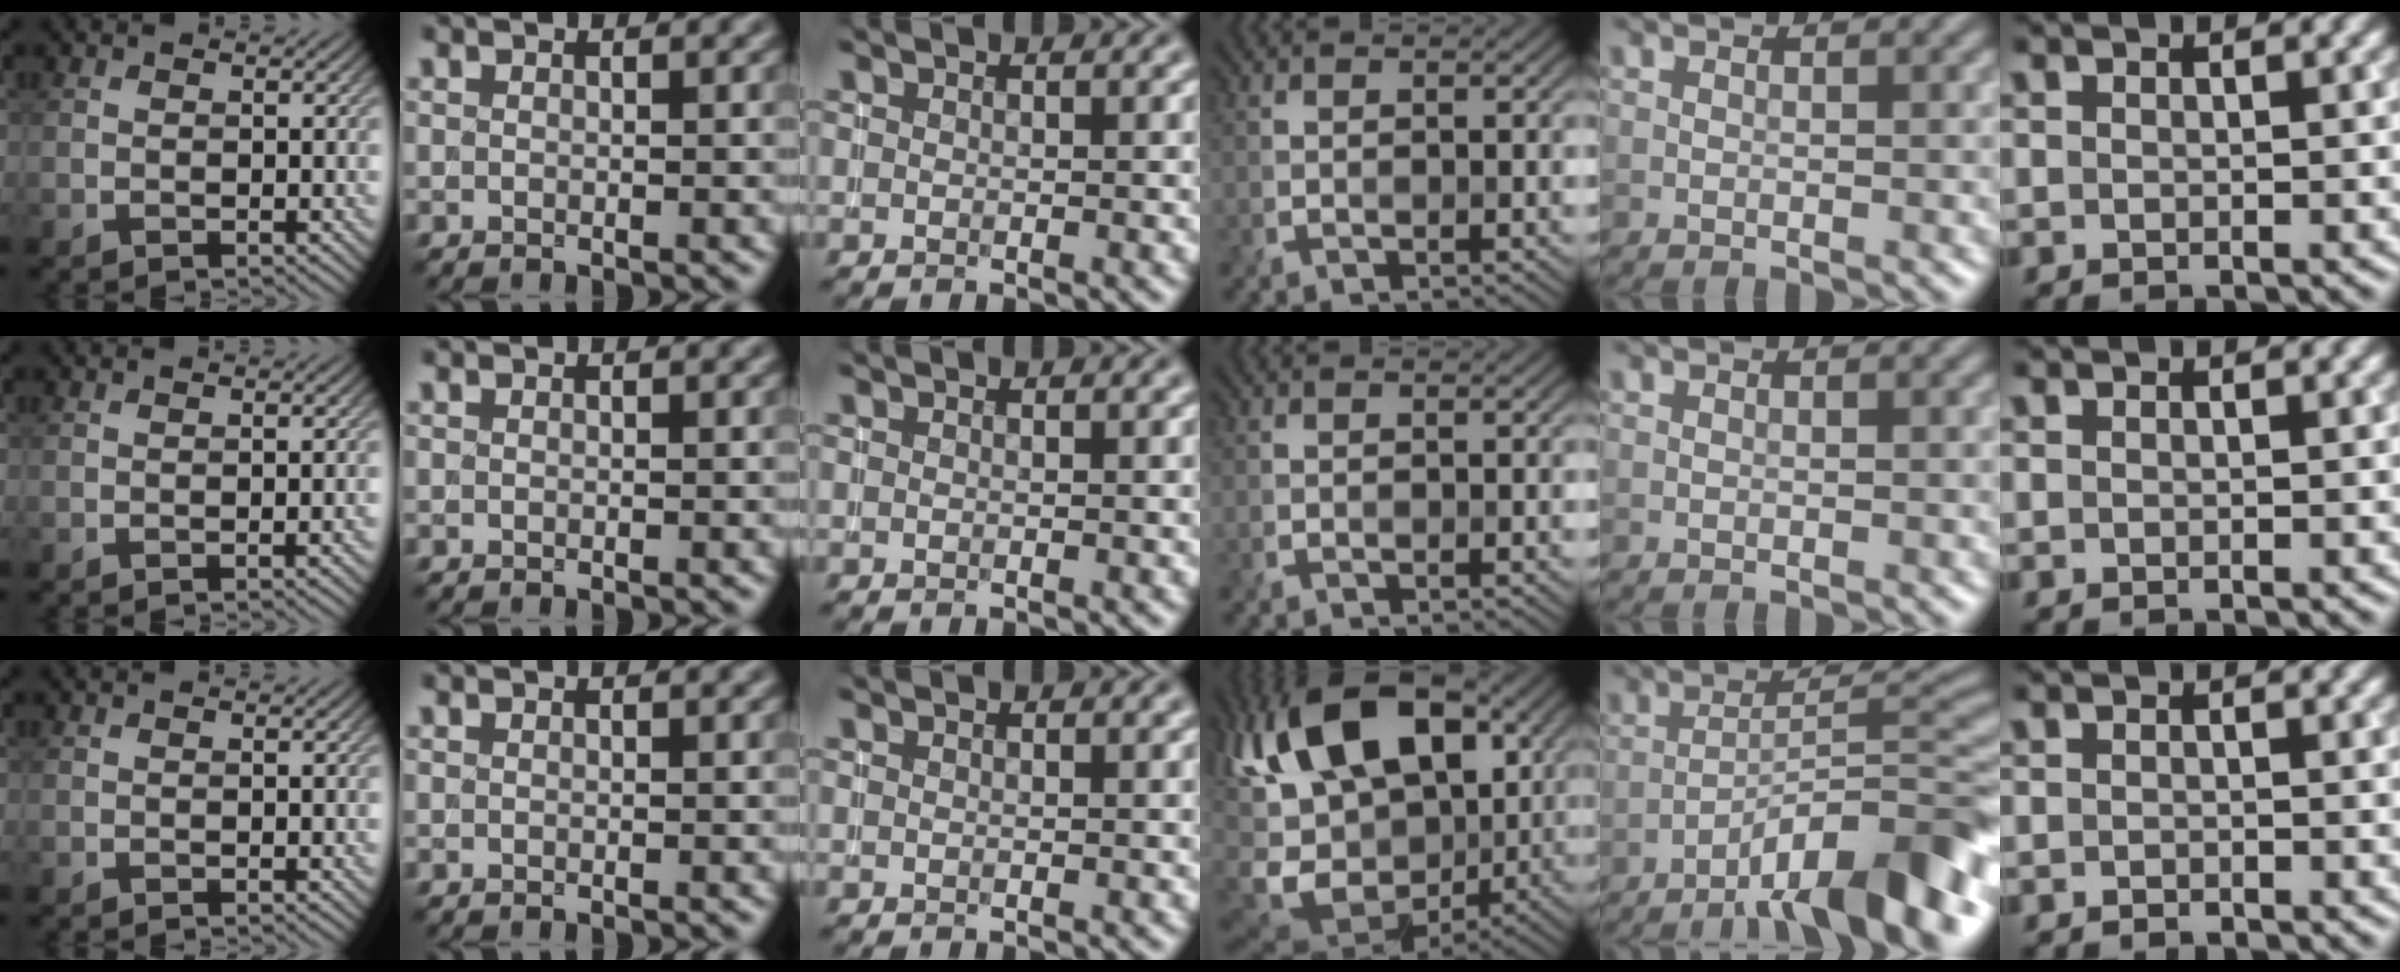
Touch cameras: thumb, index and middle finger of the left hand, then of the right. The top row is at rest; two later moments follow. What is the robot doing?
{"motion": "insert", "object": "backpack"}